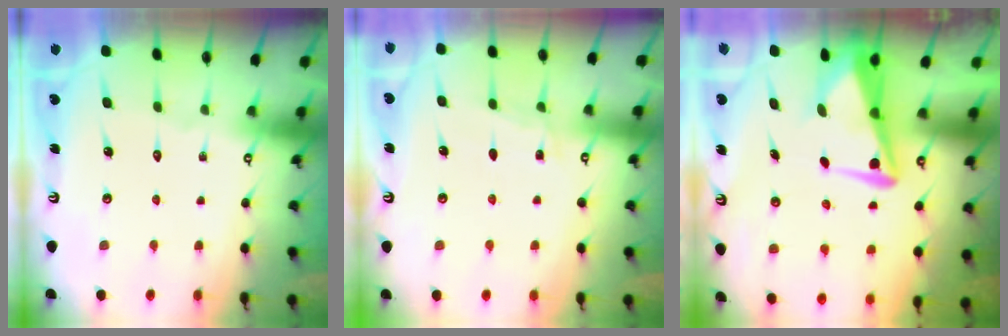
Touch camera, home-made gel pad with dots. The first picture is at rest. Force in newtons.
{"total": 3.9, "press": 3.9, "slide": 0.5}
{"total": 6.3, "press": 6.2, "slide": 1.5}